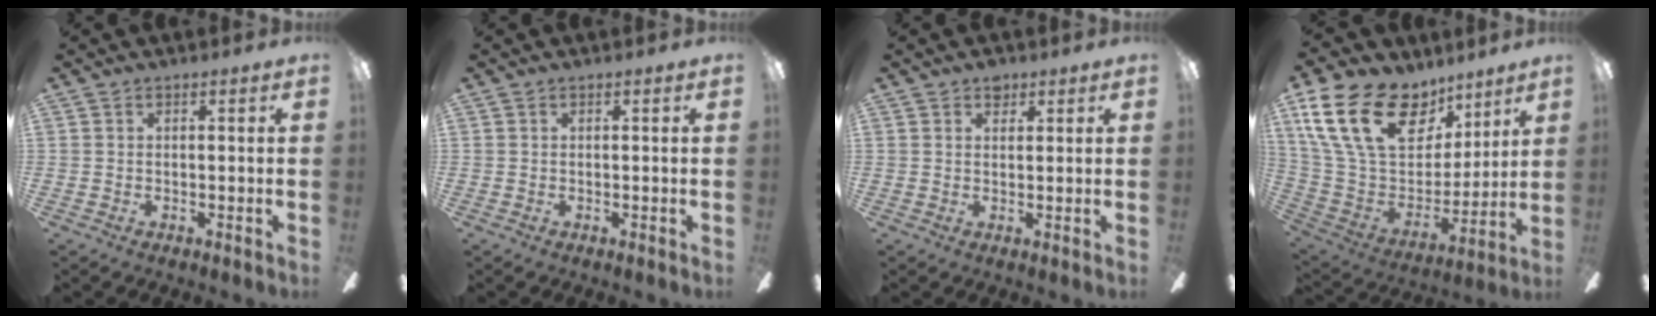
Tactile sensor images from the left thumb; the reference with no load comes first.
{"total": 0.0}
{"total": 2.3, "force": [1.7, 1.4, 0.9], "torque": [0.004, -0.007, 0.026]}
{"total": 25.0, "force": [13.2, 15.2, 14.8], "torque": [-0.290, -0.057, 0.245]}